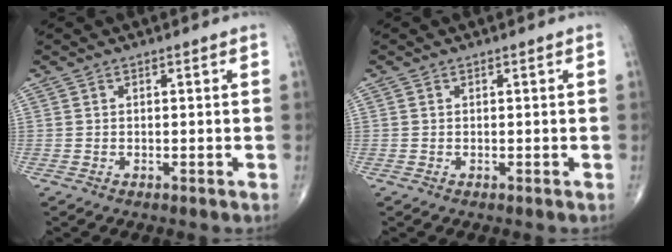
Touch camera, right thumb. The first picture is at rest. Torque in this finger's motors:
{"motor_torque": [-0.21, 0.06, -0.15, -0.06, 0.02]}